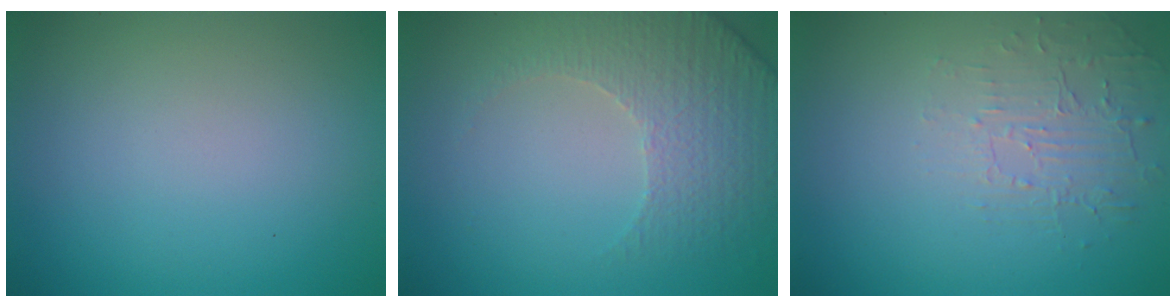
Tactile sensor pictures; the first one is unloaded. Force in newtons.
{"total": 4.9, "press": 3.5, "slide": 3.5}
{"total": 1.9, "press": 0.8, "slide": 1.7}